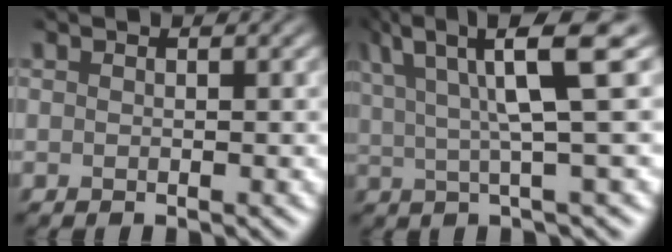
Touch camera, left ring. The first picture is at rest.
{"total": 8.4, "force": [4.1, 1.5, 7.1], "torque": [-0.117, 0.020, 0.069]}